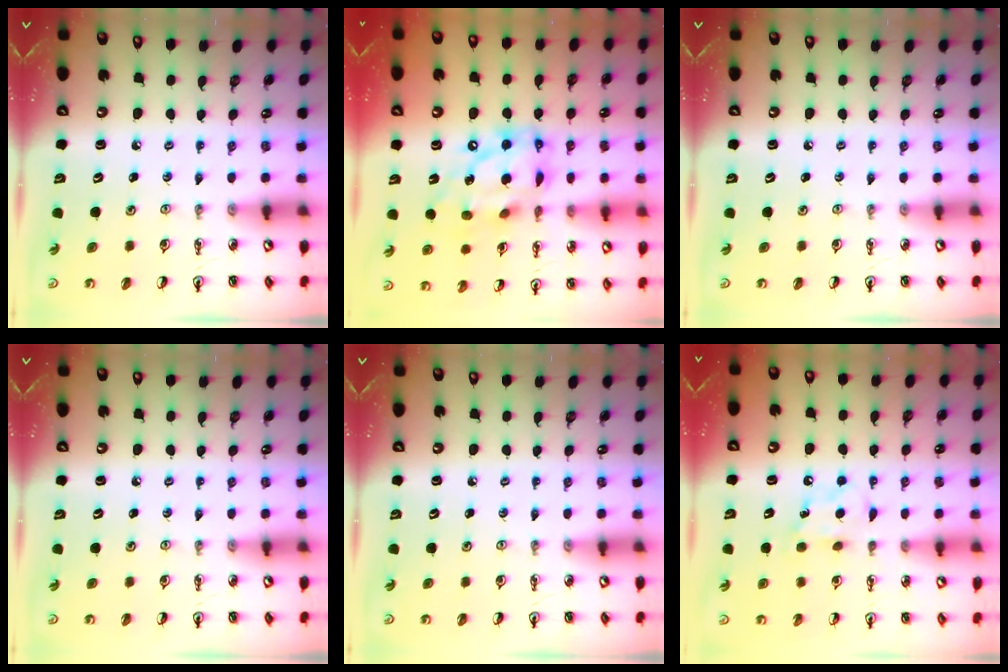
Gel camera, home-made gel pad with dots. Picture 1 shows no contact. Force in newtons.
{"total": 17.1, "press": 17.1, "slide": 1.4}
{"total": 0.0}
{"total": 0.0}
{"total": 0.0}
{"total": 6.5, "press": 6.3, "slide": 1.4}